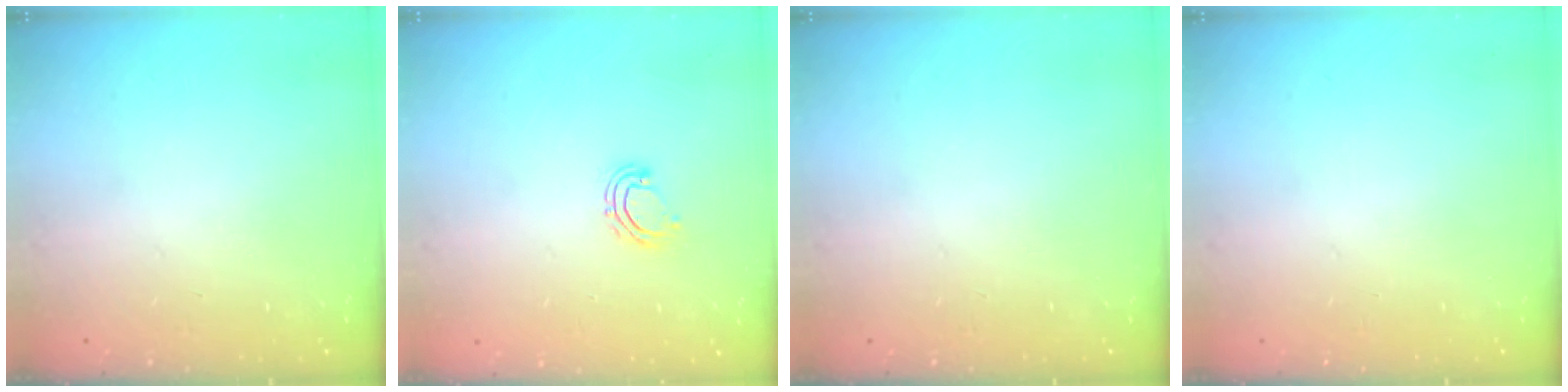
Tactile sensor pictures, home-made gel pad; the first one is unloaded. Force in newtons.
{"total": 6.5, "press": 6.5, "slide": 0.4}
{"total": 0.0}
{"total": 0.0}